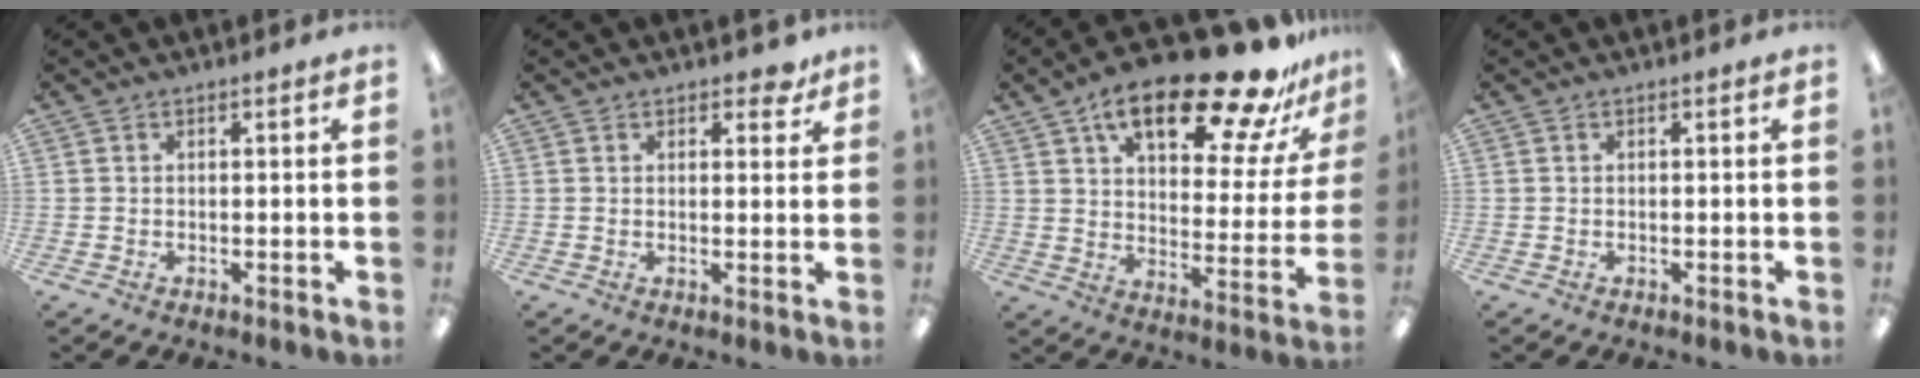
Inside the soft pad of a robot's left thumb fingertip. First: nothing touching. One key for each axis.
{"total": 3.0, "fx": 2.0, "fy": 1.6, "fz": 1.7, "tx": -0.021, "ty": -0.002, "tz": 0.032}
{"total": 24.6, "fx": 16.4, "fy": 8.3, "fz": 16.2, "tx": -0.233, "ty": -0.108, "tz": 0.264}
{"total": 0.0}